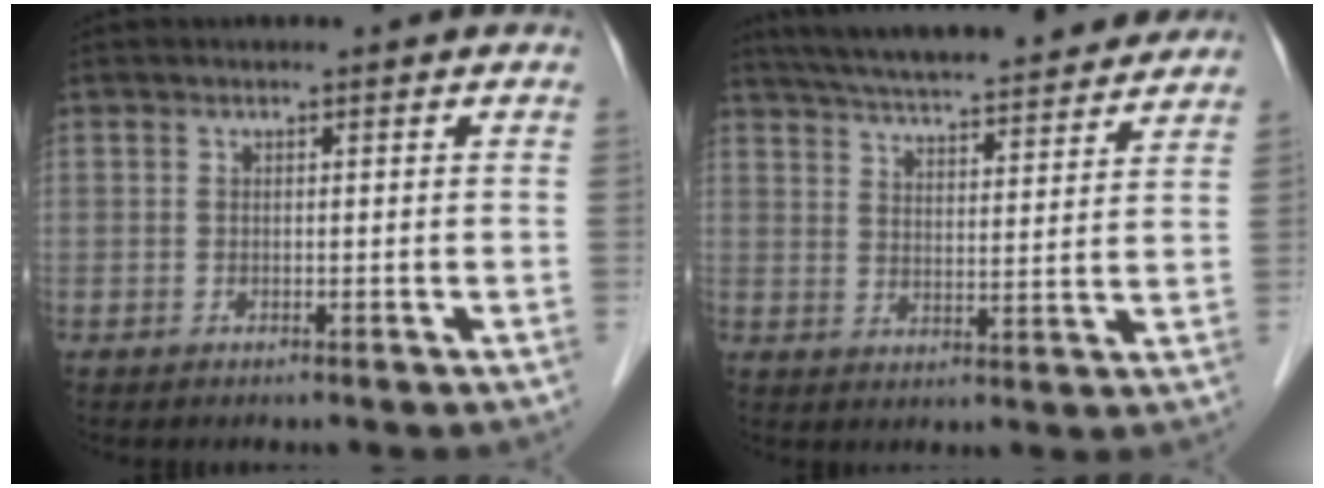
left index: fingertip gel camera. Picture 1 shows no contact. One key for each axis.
{"total": 22.3, "fx": 20.1, "fy": 2.9, "fz": 9.3, "tx": -0.152, "ty": 0.023, "tz": 0.279}